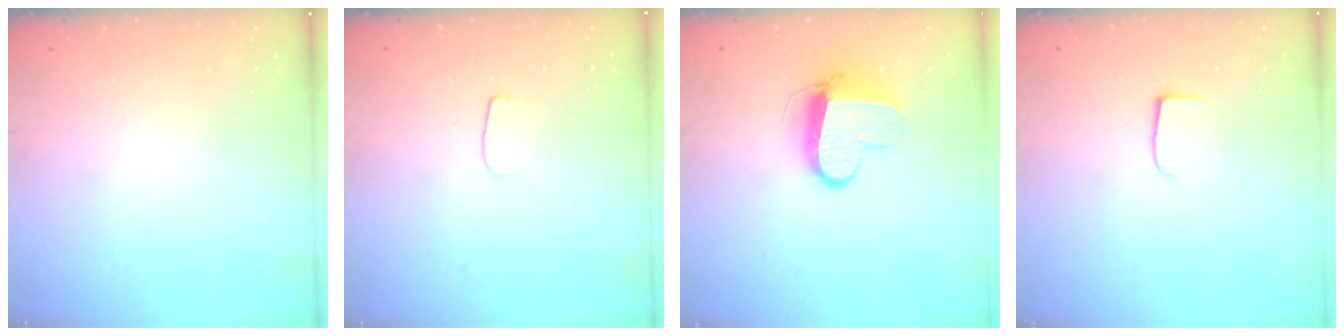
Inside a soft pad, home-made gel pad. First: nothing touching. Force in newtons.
{"total": 3.3, "press": 3.3, "slide": 0.3}
{"total": 9.6, "press": 9.5, "slide": 0.9}
{"total": 5.6, "press": 5.5, "slide": 0.7}